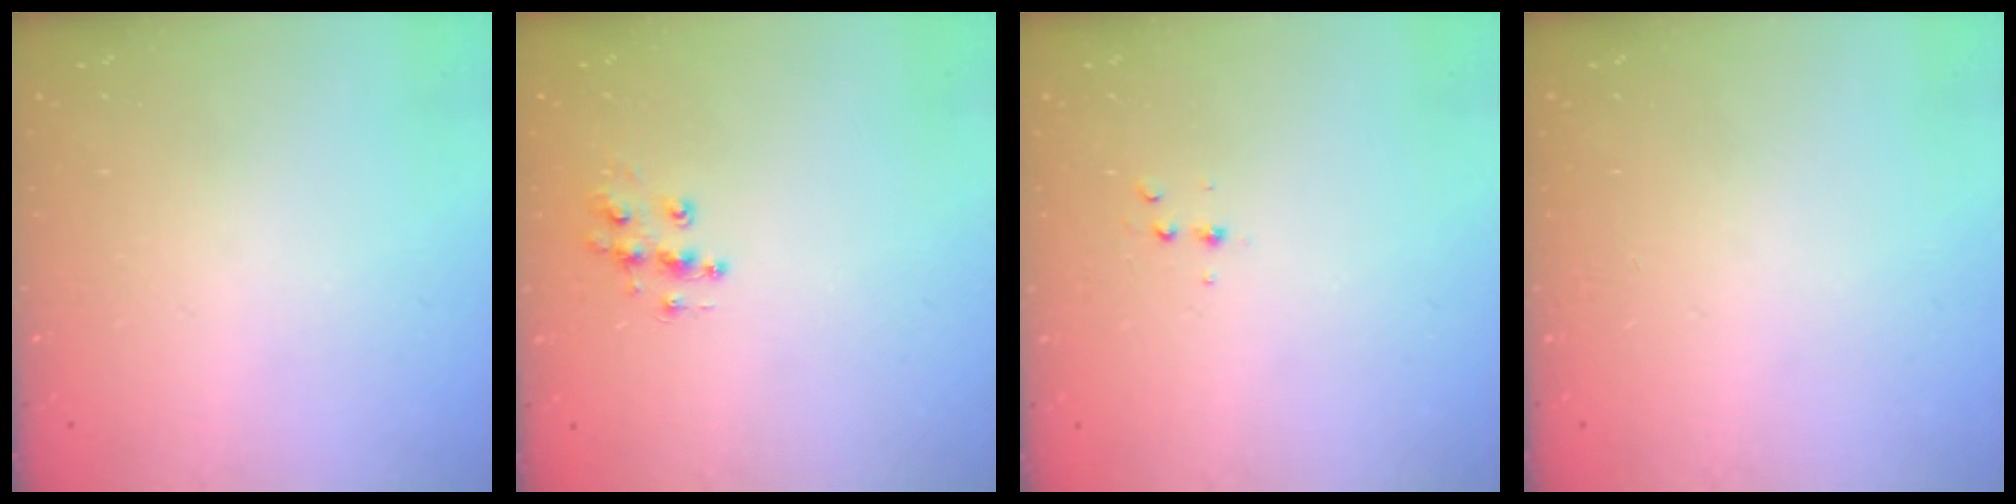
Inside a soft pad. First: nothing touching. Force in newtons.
{"total": 9.0, "press": 9.0, "slide": 0.5}
{"total": 4.0, "press": 3.9, "slide": 1.0}
{"total": 0.0}